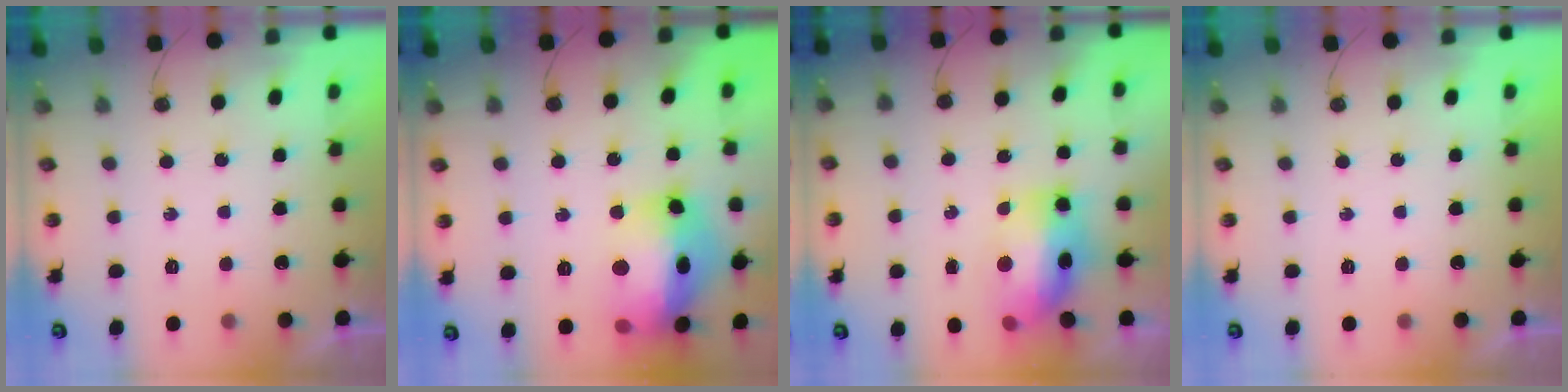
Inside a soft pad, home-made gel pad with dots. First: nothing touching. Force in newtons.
{"total": 21.8, "press": 21.6, "slide": 2.9}
{"total": 14.5, "press": 14.5, "slide": 1.4}
{"total": 0.0}